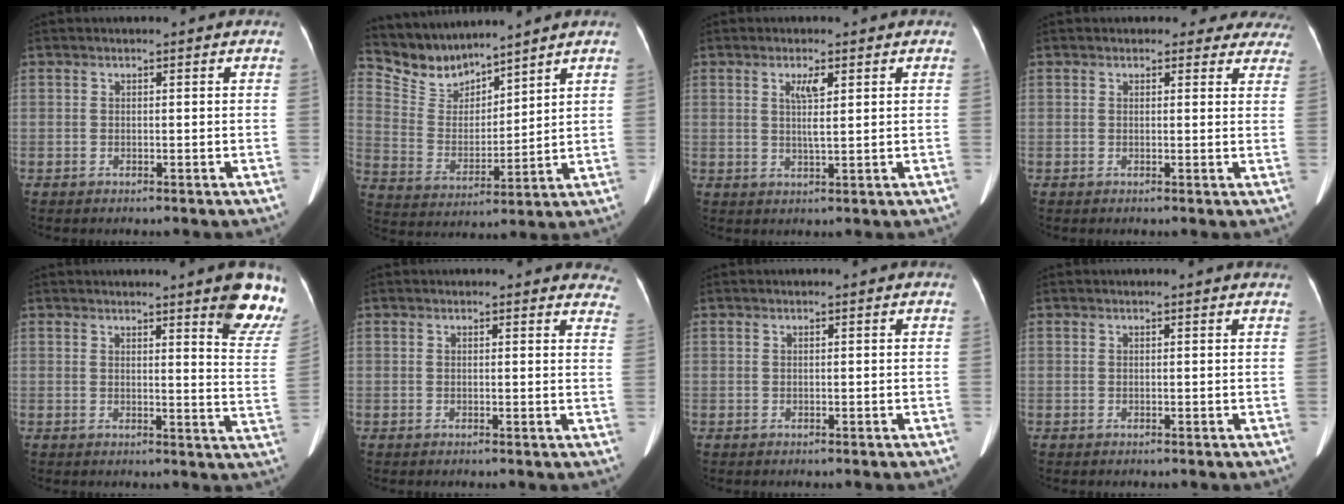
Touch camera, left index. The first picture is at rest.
{"total": 9.0, "force": [8.7, 2.1, 1.0], "torque": [-0.038, 0.008, 0.188]}
{"total": 3.1, "force": [1.2, 0.3, 2.9], "torque": [-0.054, 0.000, 0.019]}
{"total": 7.2, "force": [6.4, 3.4, 0.2], "torque": [0.041, -0.006, 0.039]}
{"total": 8.4, "force": [6.4, 0.5, 5.4], "torque": [-0.041, -0.030, 0.053]}
{"total": 7.4, "force": [7.0, 2.4, 0.9], "torque": [0.031, -0.020, 0.034]}
{"total": 0.0}
{"total": 1.1, "force": [1.1, 0.1, 0.2], "torque": [-0.010, -0.001, 0.002]}